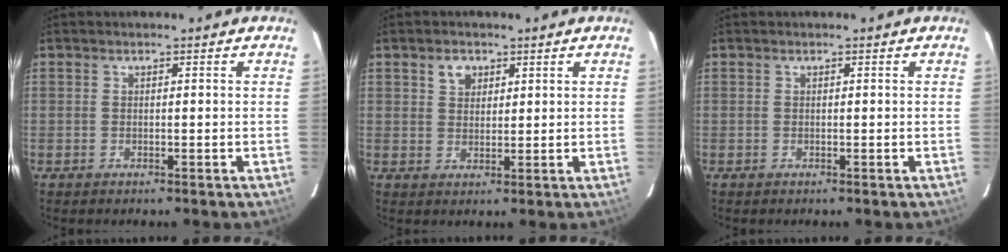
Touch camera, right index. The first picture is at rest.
{"total": 3.3, "force": [1.7, 2.4, 1.4], "torque": [-0.017, 0.011, 0.032]}
{"total": 0.0}